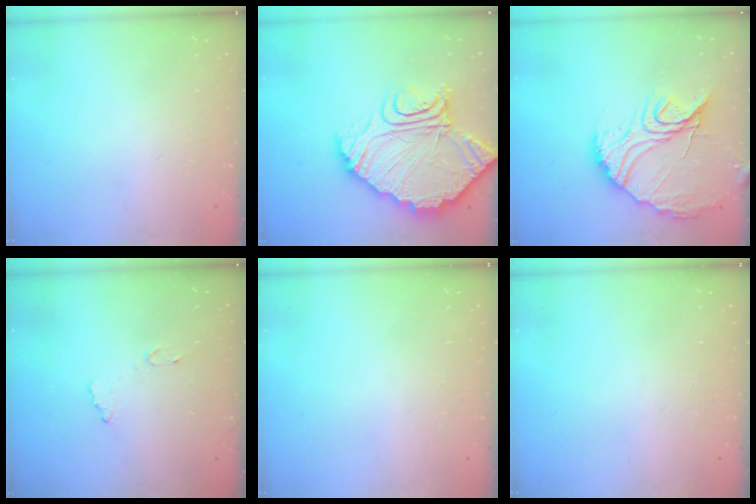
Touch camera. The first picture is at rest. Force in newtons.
{"total": 21.3, "press": 21.2, "slide": 2.0}
{"total": 16.8, "press": 16.7, "slide": 1.3}
{"total": 7.9, "press": 7.9, "slide": 0.4}
{"total": 0.0}
{"total": 0.0}